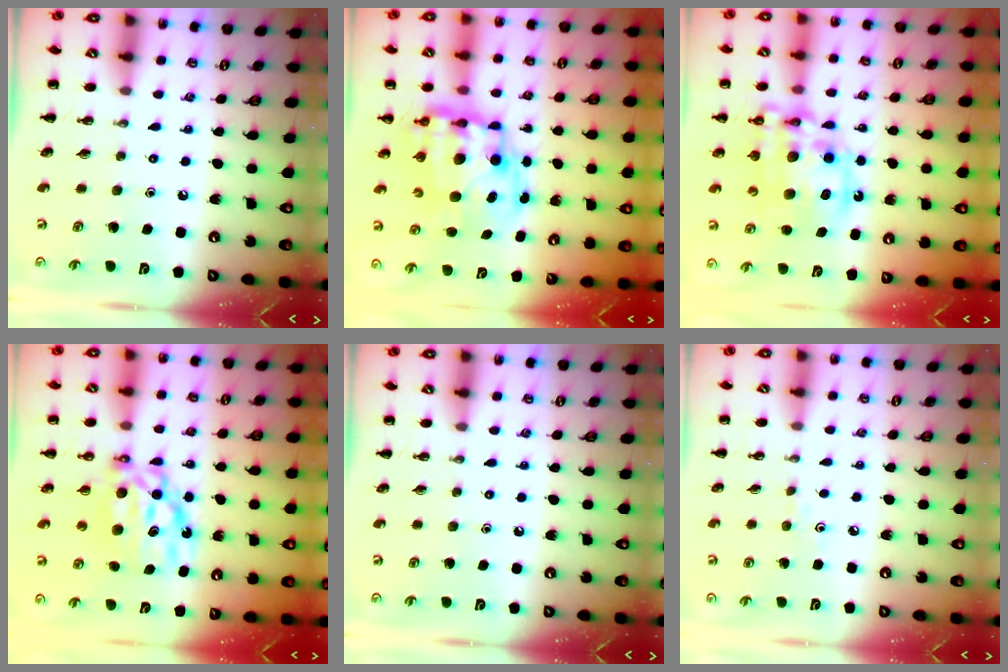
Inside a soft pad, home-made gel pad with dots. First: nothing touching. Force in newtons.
{"total": 14.5, "press": 14.1, "slide": 3.3}
{"total": 15.7, "press": 15.3, "slide": 3.6}
{"total": 8.7, "press": 8.6, "slide": 1.4}
{"total": 0.0}
{"total": 2.9, "press": 2.7, "slide": 0.9}